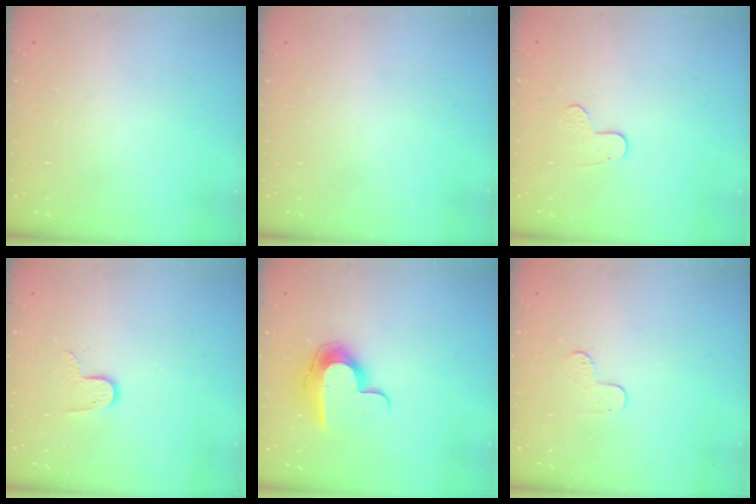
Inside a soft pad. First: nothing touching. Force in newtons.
{"total": 0.0}
{"total": 5.7, "press": 5.7, "slide": 0.5}
{"total": 7.2, "press": 7.2, "slide": 0.5}
{"total": 11.2, "press": 11.2, "slide": 0.4}
{"total": 3.7, "press": 3.7, "slide": 0.4}